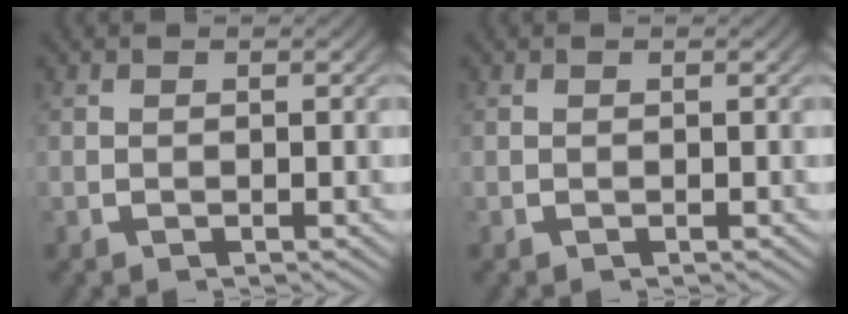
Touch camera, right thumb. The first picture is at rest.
{"total": 0.0}